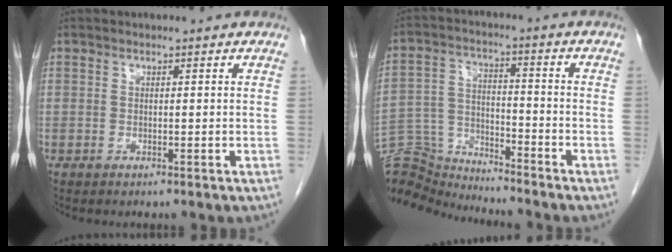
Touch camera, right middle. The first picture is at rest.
{"total": 11.2, "force": [-11.2, 0.4, -0.3], "torque": [0.000, 0.029, -0.209]}